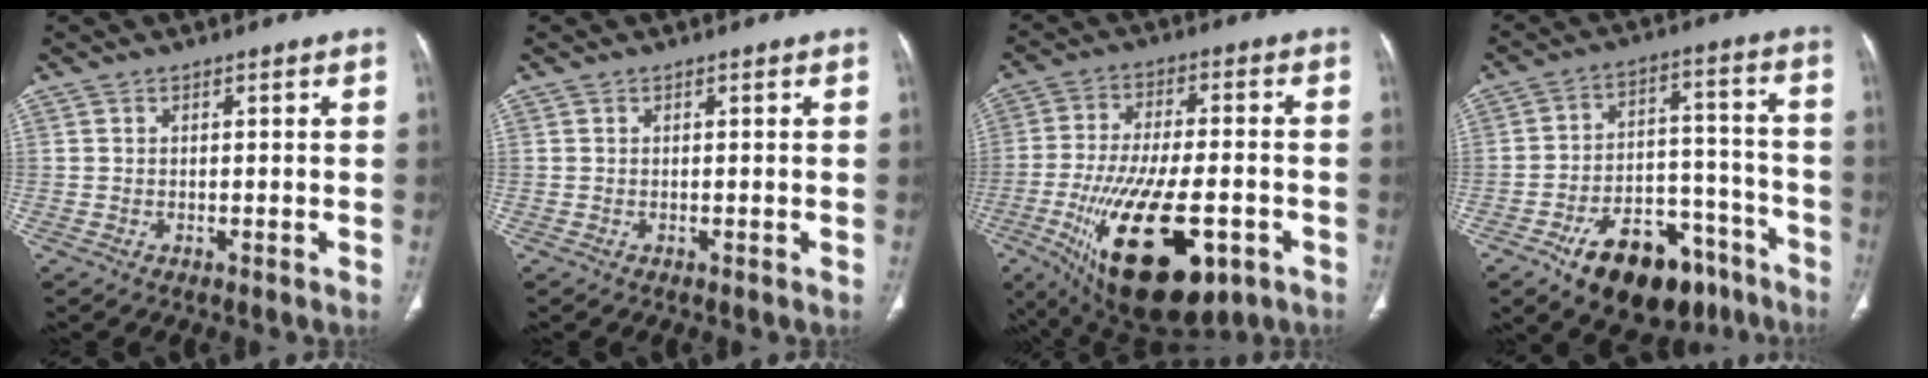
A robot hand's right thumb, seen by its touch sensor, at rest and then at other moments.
{"total": 0.0}
{"total": 23.5, "force": [-8.6, 10.1, 19.5], "torque": [-0.367, 0.001, -0.121]}
{"total": 19.2, "force": [-12.2, 10.4, 10.7], "torque": [-0.131, 0.089, -0.181]}